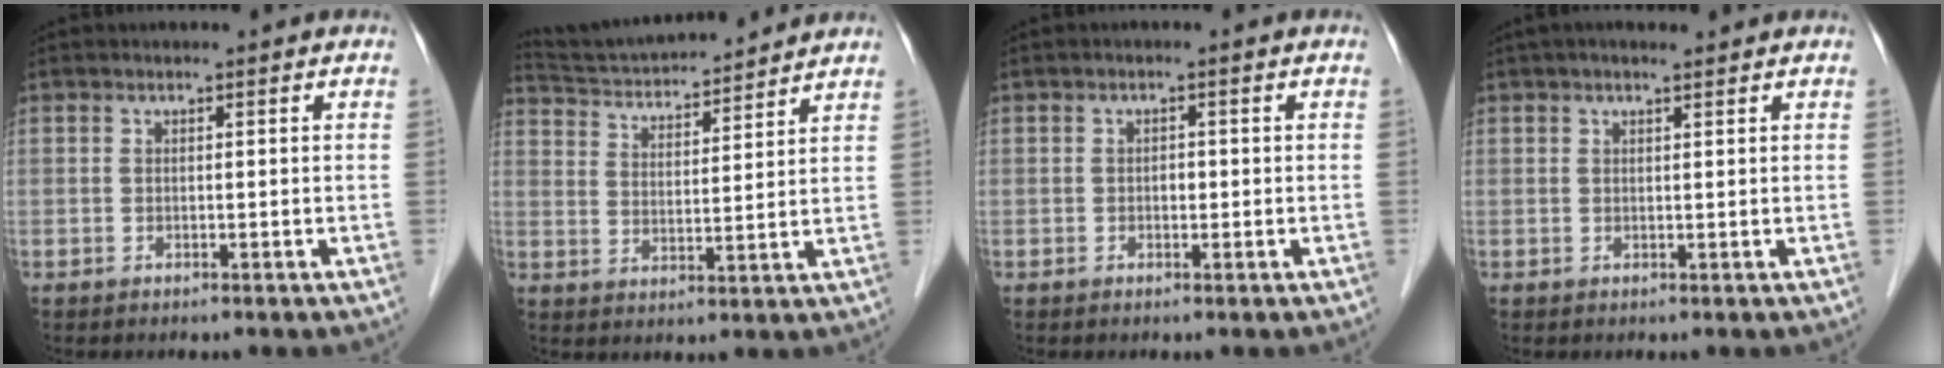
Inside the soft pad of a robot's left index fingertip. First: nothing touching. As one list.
[{"total": 14.5, "force": [13.7, 1.4, 4.4], "torque": [-0.083, 0.023, 0.223]}, {"total": 1.1, "force": [-0.1, 0.7, 0.8], "torque": [-0.012, 0.003, -0.003]}, {"total": 3.1, "force": [2.4, 0.6, 1.9], "torque": [-0.031, 0.023, 0.037]}]